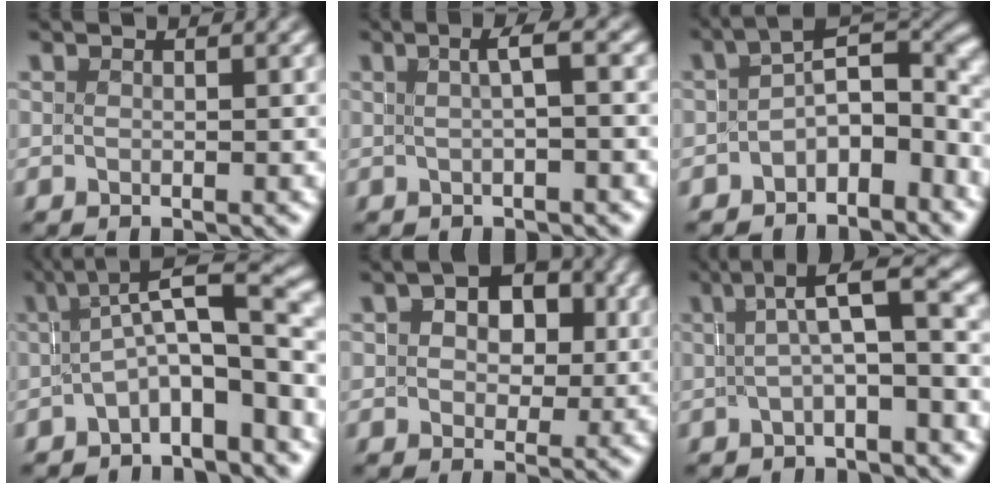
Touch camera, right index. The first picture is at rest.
{"total": 1.6, "force": [-0.1, -0.3, 1.6], "torque": [-0.019, 0.004, 0.004]}
{"total": 5.0, "force": [-1.5, 2.5, 4.1], "torque": [-0.031, -0.001, -0.027]}
{"total": 7.5, "force": [-0.8, 3.2, 6.8], "torque": [-0.076, 0.012, -0.013]}
{"total": 4.5, "force": [1.1, 3.6, 2.4], "torque": [-0.025, 0.004, 0.005]}
{"total": 4.3, "force": [-0.3, 1.3, 4.1], "torque": [-0.057, 0.003, -0.004]}